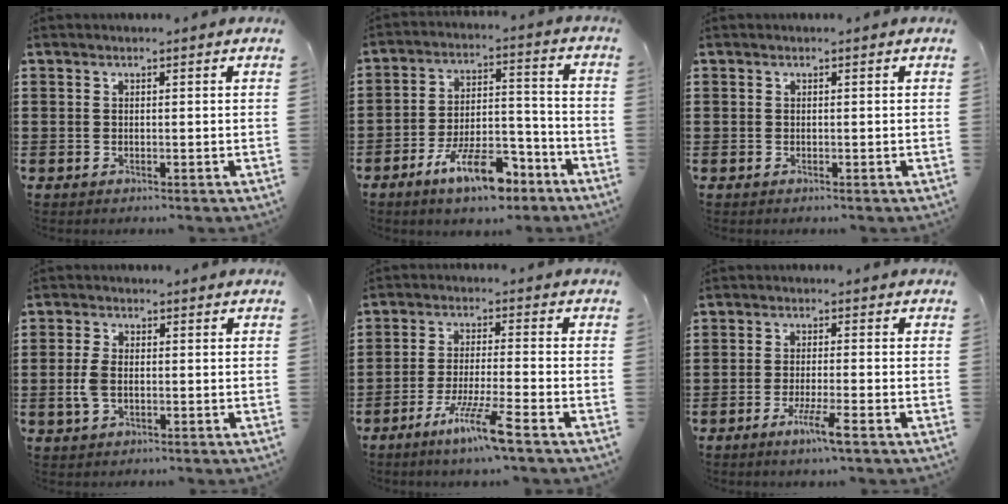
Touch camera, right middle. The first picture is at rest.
{"total": 10.9, "force": [-7.4, 3.6, 7.2], "torque": [-0.127, 0.023, -0.135]}
{"total": 0.0}
{"total": 3.5, "force": [-0.5, 2.0, 2.9], "torque": [-0.078, -0.002, -0.016]}
{"total": 7.7, "force": [-5.3, 0.0, 5.6], "torque": [-0.107, -0.010, -0.099]}
{"total": 4.6, "force": [-2.7, 0.2, 3.7], "torque": [-0.065, -0.009, -0.046]}